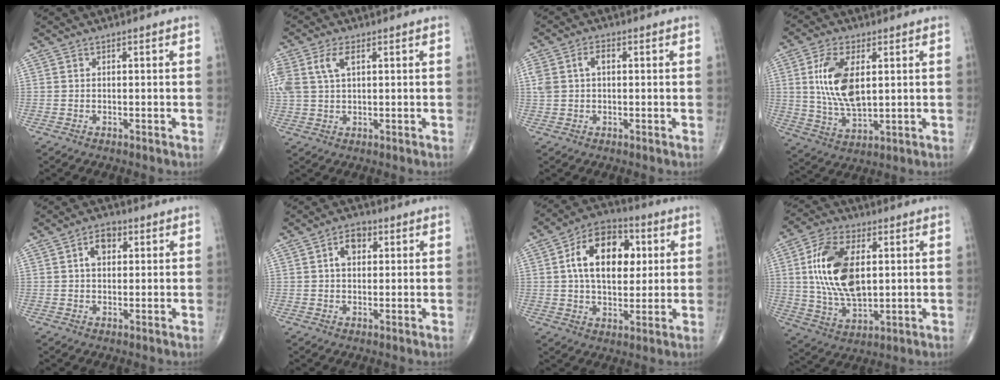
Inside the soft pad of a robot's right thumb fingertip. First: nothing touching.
{"total": 7.2, "force": [2.6, 3.8, 5.5], "torque": [-0.137, 0.011, 0.054]}
{"total": 4.7, "force": [1.0, 3.0, 3.6], "torque": [-0.082, 0.017, 0.021]}
{"total": 12.5, "force": [2.5, 6.2, 10.5], "torque": [-0.200, -0.016, 0.054]}
{"total": 5.0, "force": [1.5, 3.2, 3.5], "torque": [-0.045, 0.006, 0.020]}
{"total": 5.2, "force": [1.5, 3.4, 3.6], "torque": [-0.045, 0.006, 0.020]}
{"total": 16.4, "force": [3.6, 10.2, 12.3], "torque": [-0.169, 0.007, 0.054]}
{"total": 17.0, "force": [2.8, 9.3, 14.0], "torque": [-0.257, -0.007, 0.054]}